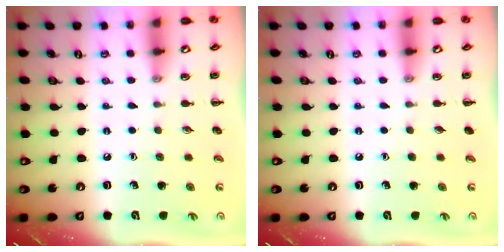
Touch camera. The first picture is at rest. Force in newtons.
{"total": 0.0}